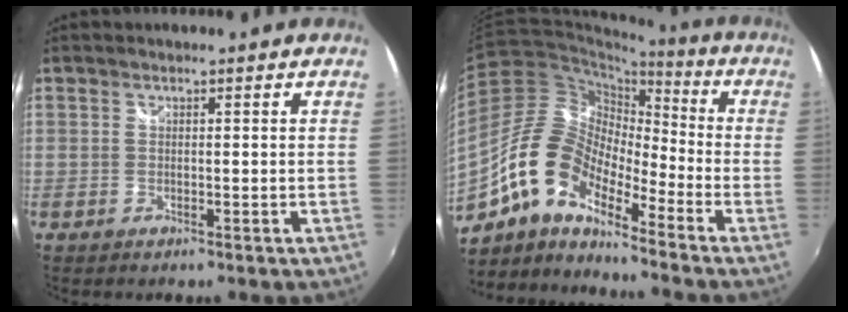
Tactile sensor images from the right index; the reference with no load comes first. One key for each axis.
{"total": 14.2, "fx": -9.0, "fy": 6.0, "fz": 9.2, "tx": -0.163, "ty": 0.009, "tz": -0.188}